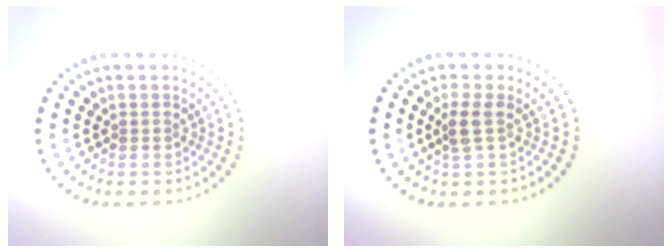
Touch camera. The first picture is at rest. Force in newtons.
{"total": 1.7, "press": 1.5, "slide": 1.0}